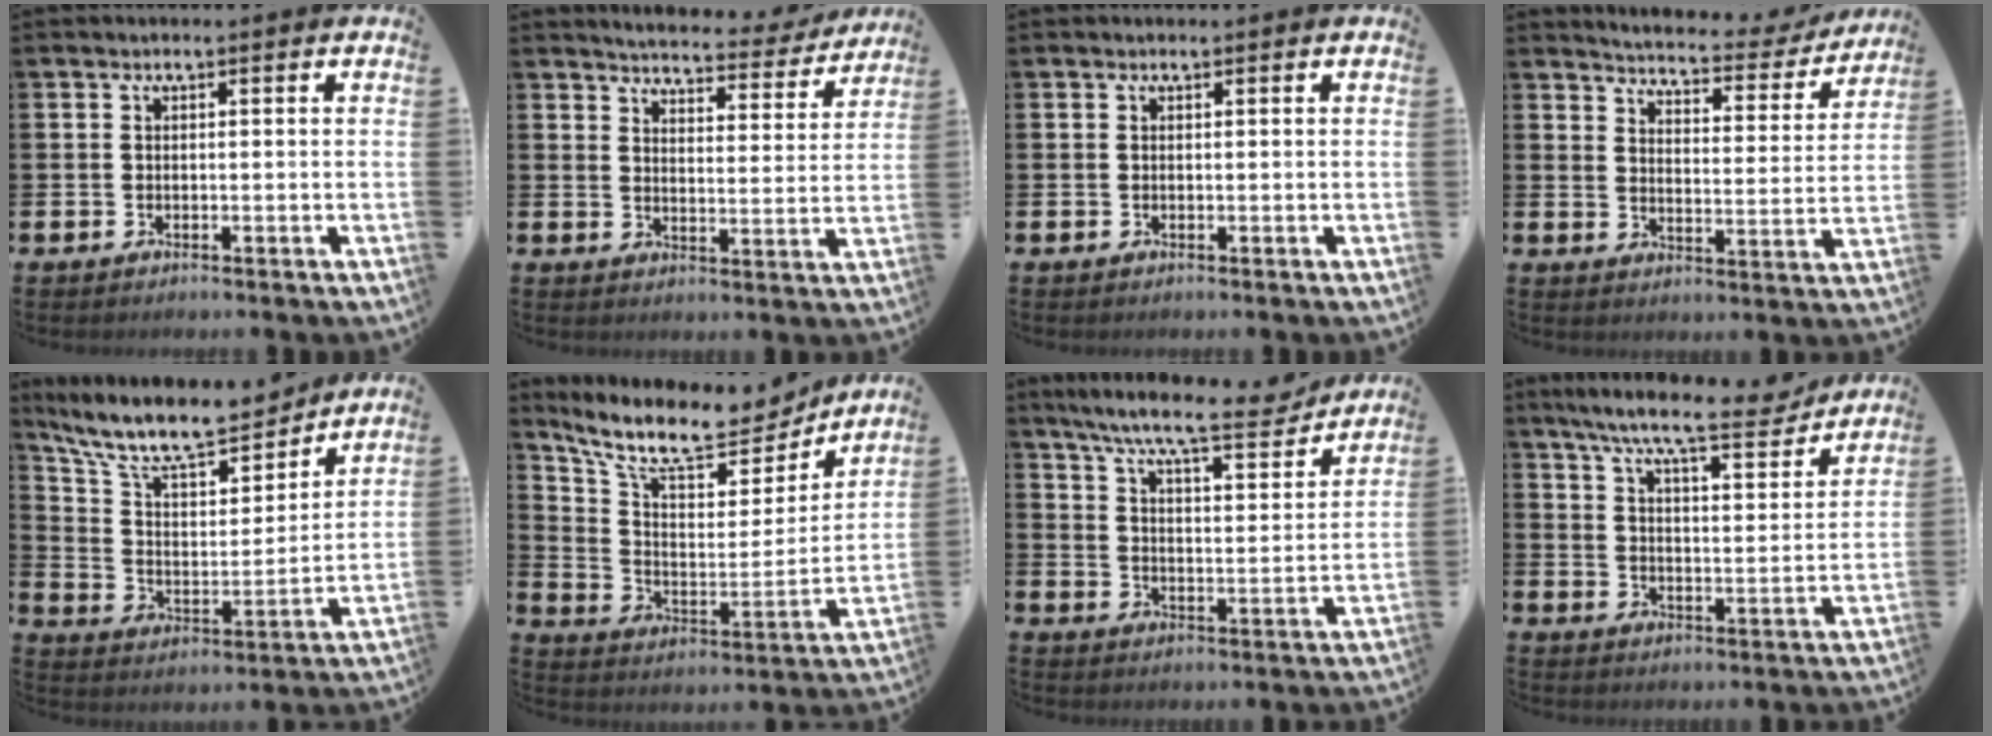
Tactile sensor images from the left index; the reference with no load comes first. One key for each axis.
{"total": 4.6, "fx": 4.5, "fy": 0.7, "fz": 0.6, "tx": -0.021, "ty": -0.040, "tz": 0.072}
{"total": 0.0}
{"total": 4.7, "fx": 4.6, "fy": 0.7, "fz": 0.8, "tx": -0.036, "ty": -0.039, "tz": 0.072}
{"total": 11.7, "fx": 10.2, "fy": 3.2, "fz": 4.7, "tx": -0.128, "ty": -0.064, "tz": 0.179}
{"total": 10.8, "fx": 9.5, "fy": 2.8, "fz": 4.3, "tx": -0.114, "ty": -0.063, "tz": 0.161}
{"total": 9.9, "fx": 8.8, "fy": 0.9, "fz": 4.5, "tx": -0.114, "ty": -0.051, "tz": 0.149}
{"total": 9.8, "fx": 8.7, "fy": 0.8, "fz": 4.4, "tx": -0.104, "ty": -0.052, "tz": 0.148}